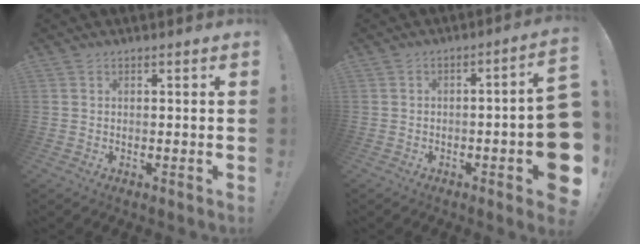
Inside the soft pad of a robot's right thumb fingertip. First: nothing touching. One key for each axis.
{"total": 9.9, "fx": -2.4, "fy": 1.4, "fz": 9.5, "tx": -0.121, "ty": 0.002, "tz": -0.035}